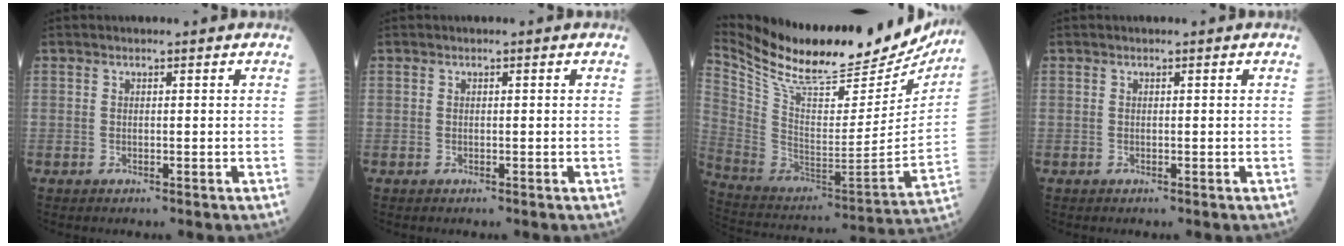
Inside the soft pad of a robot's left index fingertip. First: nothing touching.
{"total": 0.0}
{"total": 31.9, "force": [27.9, 7.0, 13.8], "torque": [-0.255, -0.064, 0.405]}
{"total": 0.0}